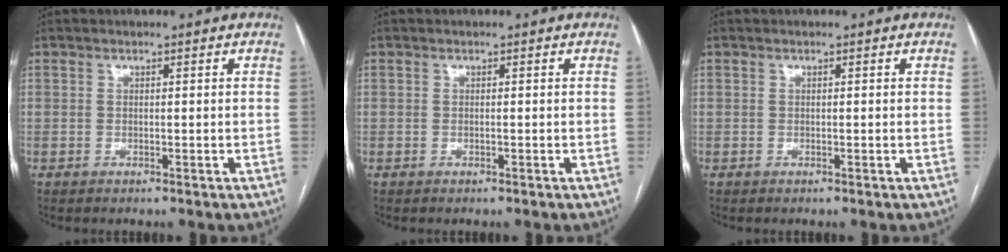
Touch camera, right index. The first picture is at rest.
{"total": 0.0}
{"total": 0.0}